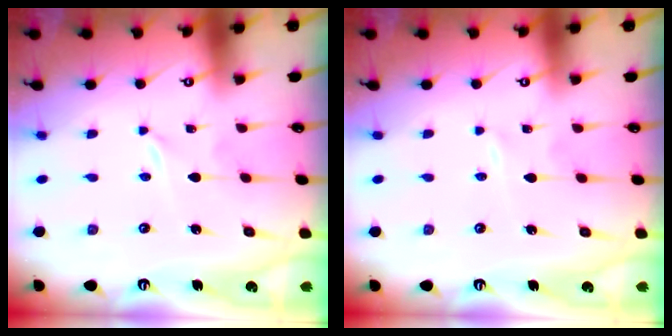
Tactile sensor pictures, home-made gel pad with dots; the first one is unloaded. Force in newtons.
{"total": 1.1, "press": 1.1, "slide": 0.1}